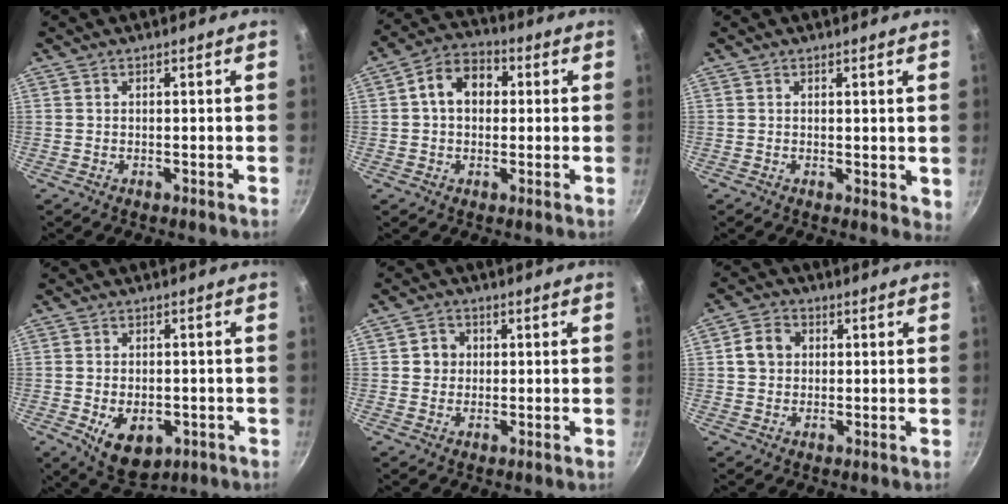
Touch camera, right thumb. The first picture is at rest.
{"total": 9.1, "force": [1.3, 6.8, 5.9], "torque": [-0.065, 0.023, 0.004]}
{"total": 2.5, "force": [1.0, 1.3, 1.9], "torque": [-0.018, -0.006, 0.014]}
{"total": 9.2, "force": [-2.8, 5.9, 6.5], "torque": [-0.080, -0.001, -0.026]}
{"total": 3.7, "force": [0.4, 3.5, 1.2], "torque": [0.004, 0.005, 0.002]}
{"total": 5.5, "force": [0.9, 4.7, 2.7], "torque": [-0.028, 0.010, 0.007]}